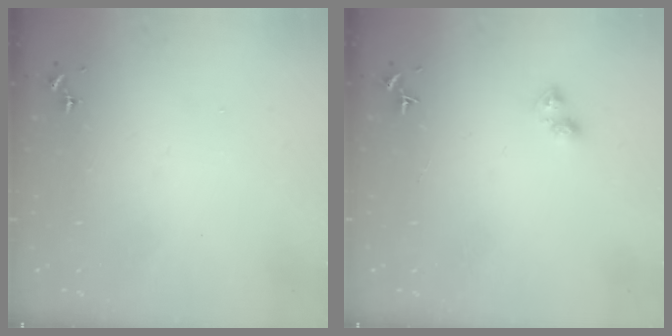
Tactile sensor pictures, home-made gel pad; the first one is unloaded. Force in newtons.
{"total": 3.5, "press": 3.4, "slide": 0.4}